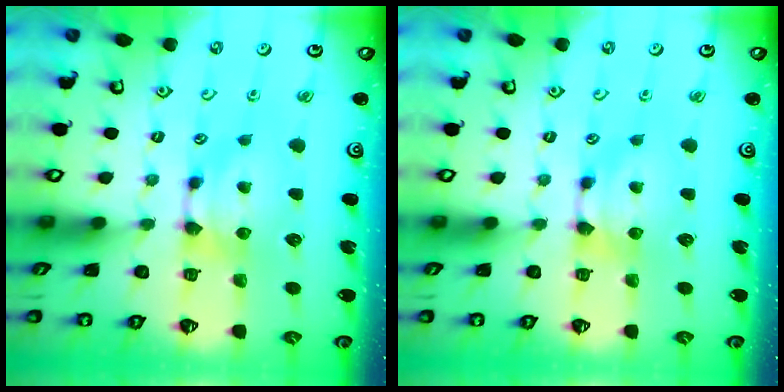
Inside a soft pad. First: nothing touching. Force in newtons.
{"total": 0.0}